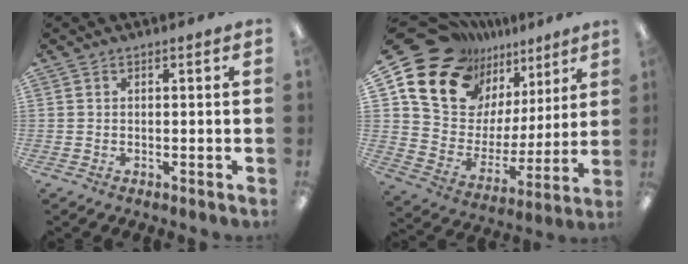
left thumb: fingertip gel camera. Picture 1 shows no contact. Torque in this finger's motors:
{"motor_torque": [1.33, 1.39, 1.39, -1.38, 0.30]}